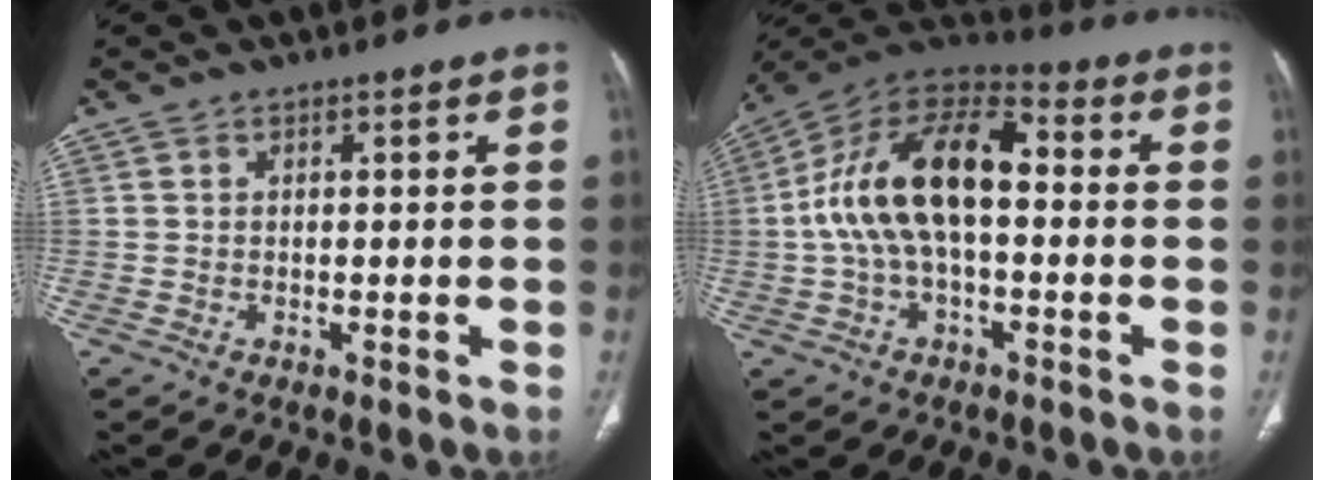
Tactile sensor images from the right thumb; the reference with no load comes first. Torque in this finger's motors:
{"motor_torque": [-0.25, 1.15, 1.78, -0.66, 0.24]}